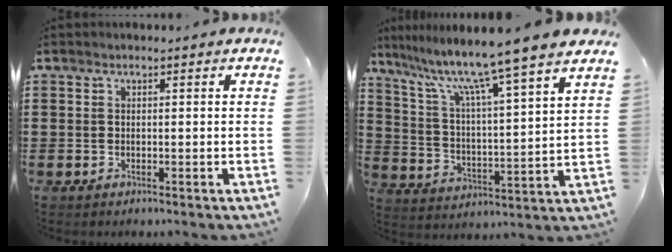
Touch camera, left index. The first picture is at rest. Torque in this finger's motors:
{"motor_torque": [2.14, 0.00, 1.05, 0.21]}